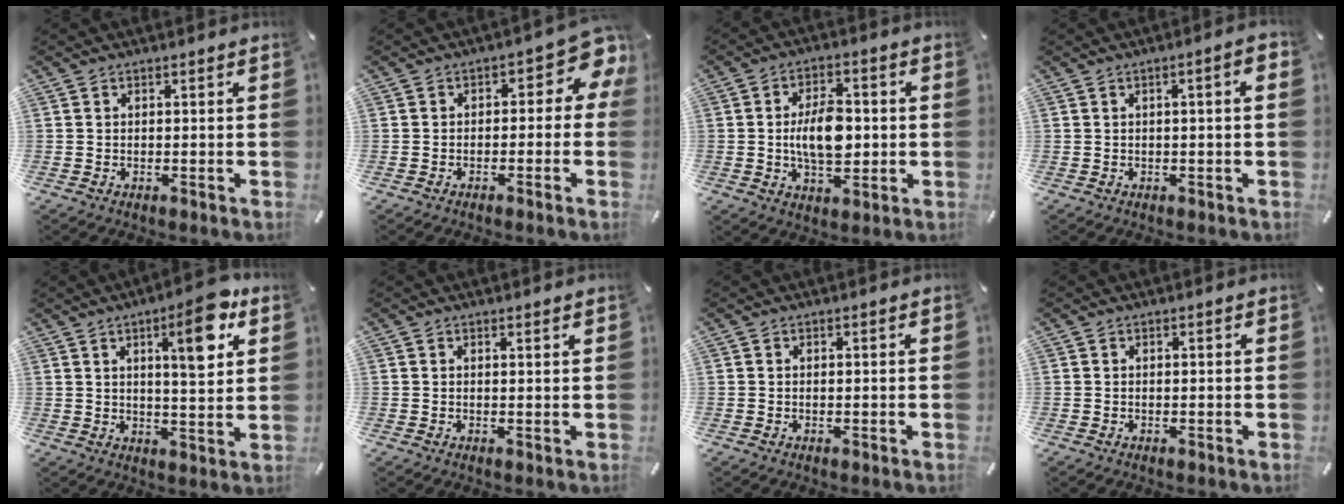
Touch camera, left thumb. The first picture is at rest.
{"total": 7.2, "force": [1.6, 4.1, 5.8], "torque": [-0.071, -0.015, 0.024]}
{"total": 10.3, "force": [-0.2, 6.2, 8.3], "torque": [-0.143, 0.003, -0.008]}
{"total": 3.4, "force": [0.1, 0.4, 3.4], "torque": [-0.058, 0.003, -0.001]}
{"total": 11.6, "force": [5.6, 3.0, 9.7], "torque": [-0.130, -0.029, 0.082]}
{"total": 0.8, "force": [0.7, 0.0, 0.3], "torque": [-0.006, -0.003, 0.013]}
{"total": 0.0}
{"total": 0.0}